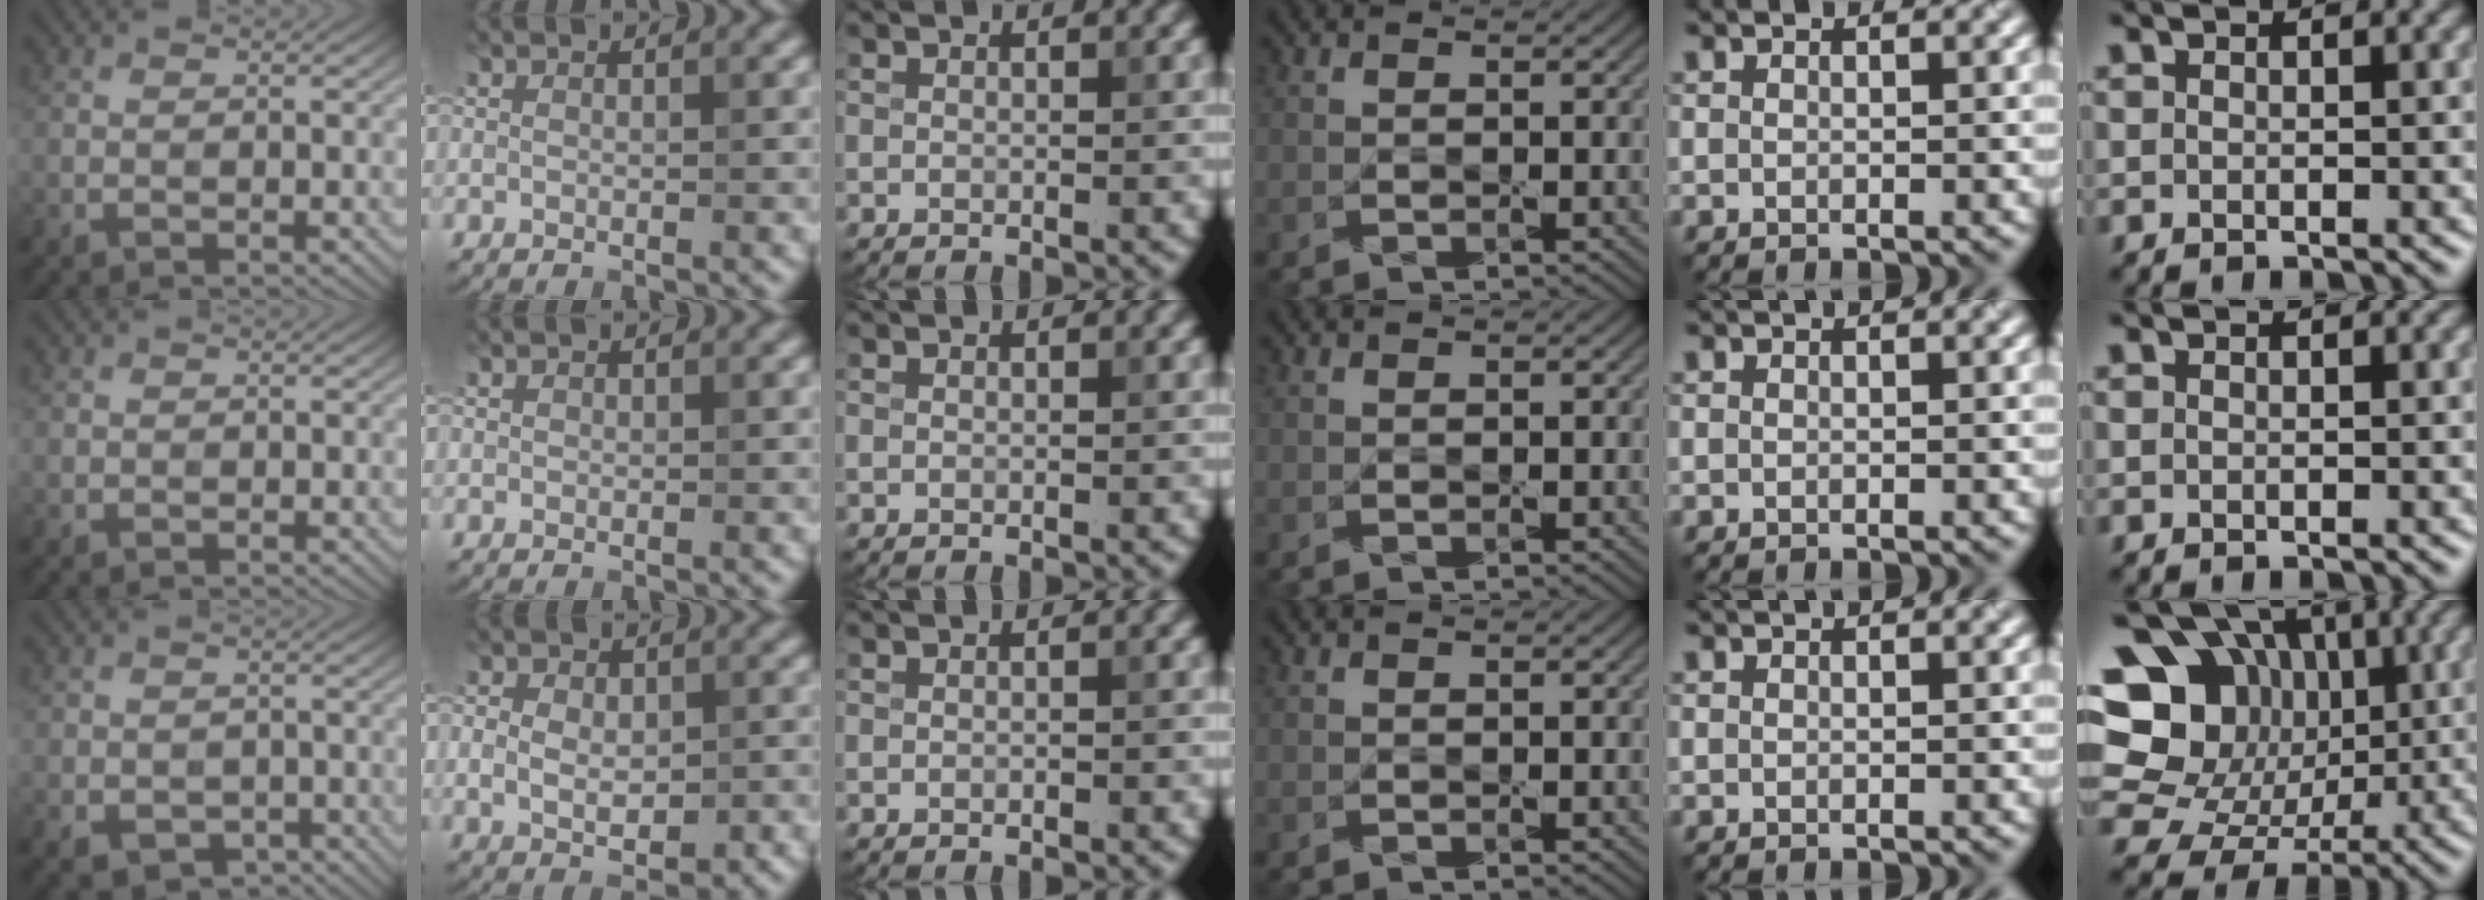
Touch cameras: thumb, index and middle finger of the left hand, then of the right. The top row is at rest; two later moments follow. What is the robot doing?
{"motion": "wipe", "object": "whiteboard"}